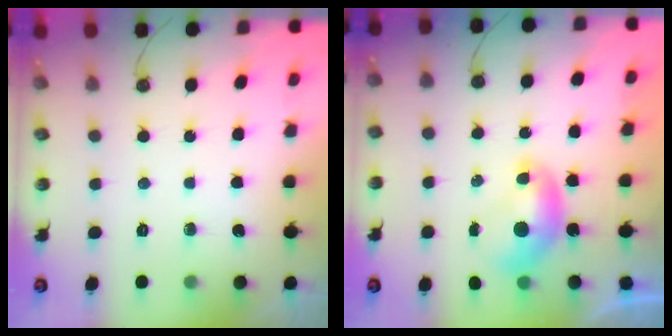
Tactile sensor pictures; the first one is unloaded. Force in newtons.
{"total": 0.0}